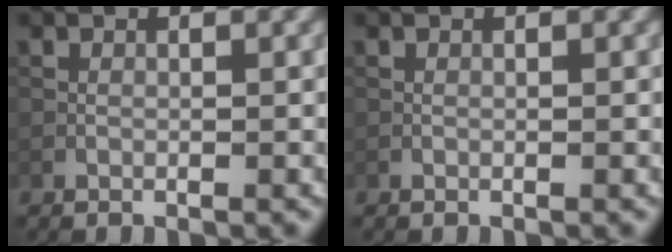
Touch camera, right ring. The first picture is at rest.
{"total": 0.0}